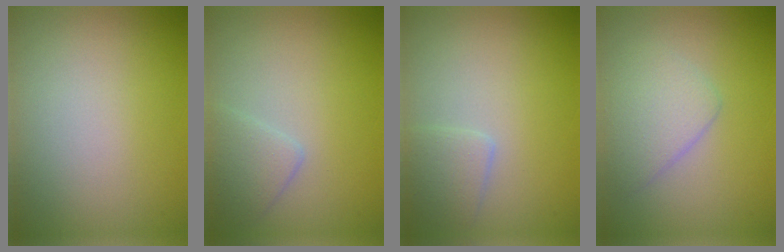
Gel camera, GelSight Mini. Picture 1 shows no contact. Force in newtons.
{"total": 2.0, "press": 2.0, "slide": 0.0}
{"total": 1.9, "press": 1.9, "slide": 0.1}
{"total": 2.8, "press": 2.8, "slide": 0.1}